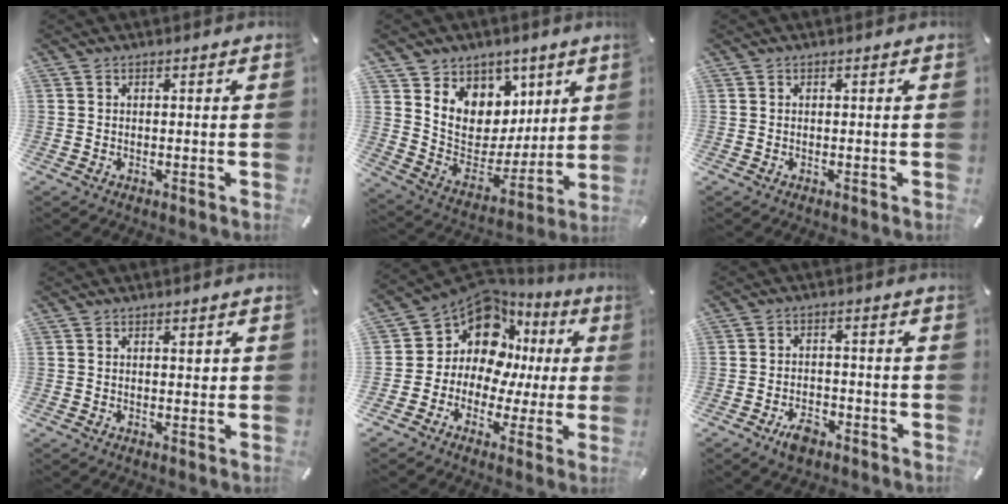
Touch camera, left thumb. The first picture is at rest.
{"total": 9.7, "force": [3.9, 8.9, 0.7], "torque": [-0.010, -0.060, 0.082]}
{"total": 0.0}
{"total": 1.3, "force": [0.6, 0.7, 1.0], "torque": [-0.011, 0.000, 0.008]}
{"total": 12.3, "force": [5.8, 9.4, 5.5], "torque": [-0.131, -0.059, 0.105]}
{"total": 5.1, "force": [-3.4, 3.0, 2.4], "torque": [-0.038, 0.015, -0.064]}